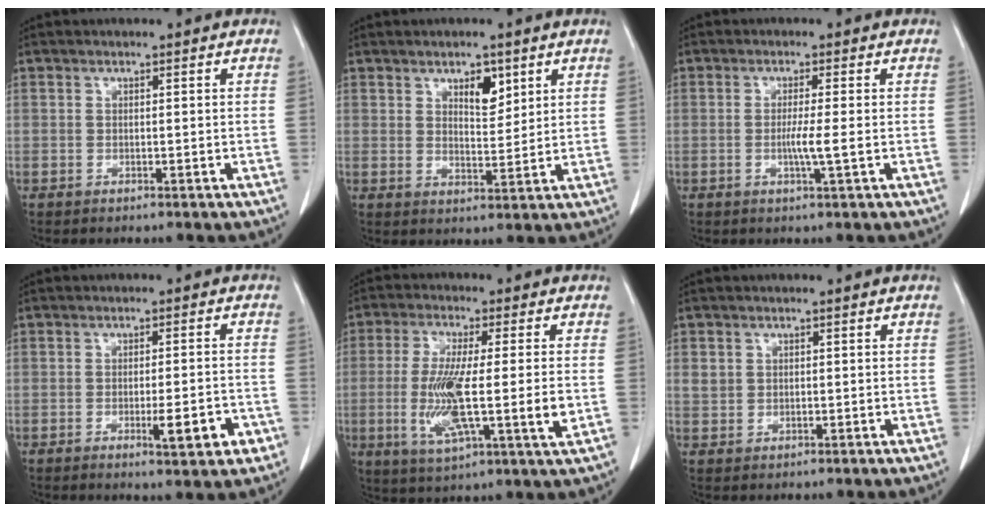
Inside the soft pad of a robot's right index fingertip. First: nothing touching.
{"total": 4.4, "force": [2.5, 1.9, 3.1], "torque": [-0.047, -0.005, 0.042]}
{"total": 3.2, "force": [-0.5, -0.6, 3.1], "torque": [-0.059, -0.006, -0.010]}
{"total": 5.8, "force": [-2.4, 1.0, 5.2], "torque": [-0.070, -0.003, -0.027]}
{"total": 12.8, "force": [-1.6, 1.4, 12.6], "torque": [-0.242, -0.019, -0.030]}
{"total": 2.1, "force": [0.5, 1.8, 0.8], "torque": [-0.017, 0.010, 0.014]}